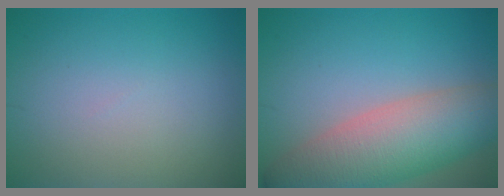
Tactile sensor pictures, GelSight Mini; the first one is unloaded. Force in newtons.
{"total": 8.8, "press": 8.8, "slide": 0.8}